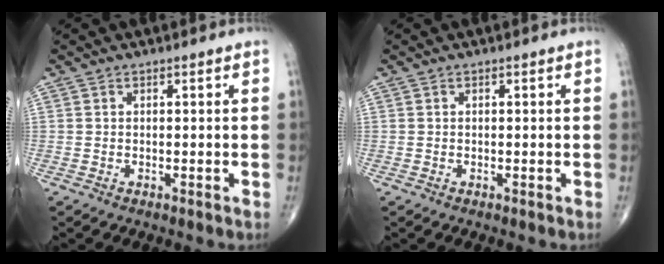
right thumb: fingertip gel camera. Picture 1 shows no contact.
{"total": 0.0}